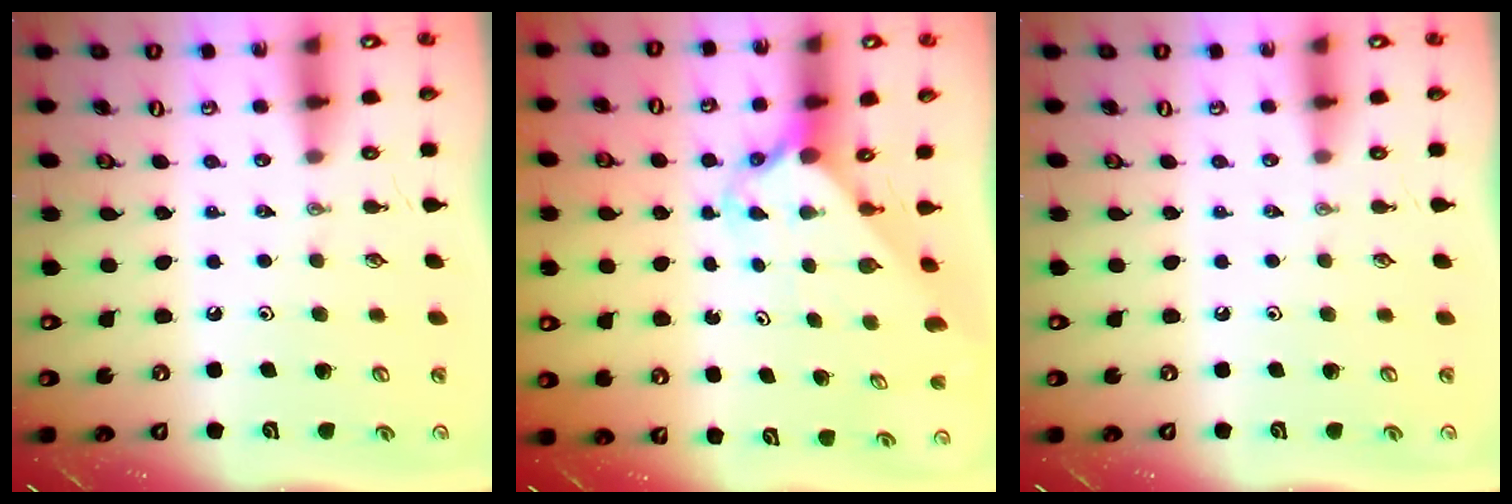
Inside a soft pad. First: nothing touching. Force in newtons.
{"total": 2.3, "press": 2.3, "slide": 0.2}
{"total": 0.0}